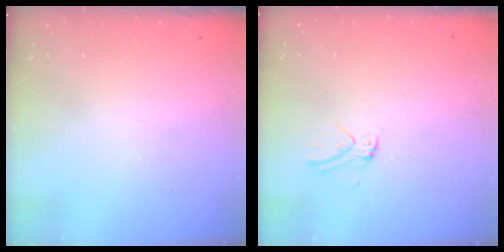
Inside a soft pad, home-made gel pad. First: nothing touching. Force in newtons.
{"total": 3.4, "press": 3.3, "slide": 0.4}